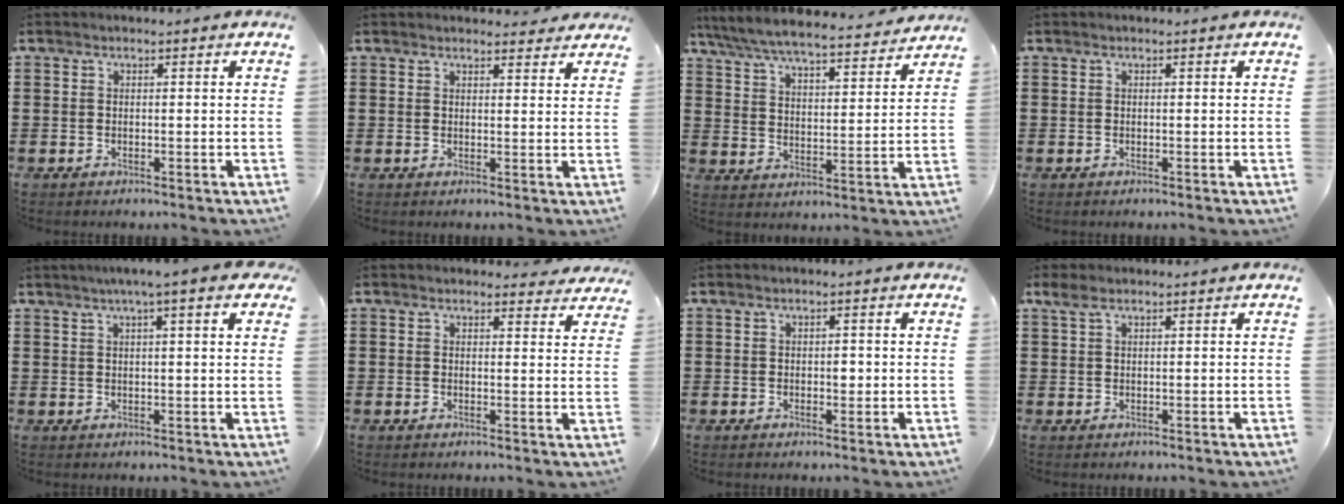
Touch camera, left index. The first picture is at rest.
{"total": 2.1, "force": [2.0, 0.4, 0.3], "torque": [-0.003, -0.003, 0.038]}
{"total": 6.6, "force": [6.3, 0.3, 2.0], "torque": [-0.068, -0.042, 0.107]}
{"total": 0.0}
{"total": 4.4, "force": [2.6, 0.2, 3.6], "torque": [-0.074, 0.006, 0.044]}
{"total": 2.3, "force": [2.2, 0.5, 0.4], "torque": [-0.006, -0.005, 0.040]}
{"total": 1.1, "force": [0.0, 0.7, 0.8], "torque": [-0.007, 0.003, -0.003]}
{"total": 2.1, "force": [1.0, 1.0, 1.5], "torque": [-0.034, 0.006, 0.017]}